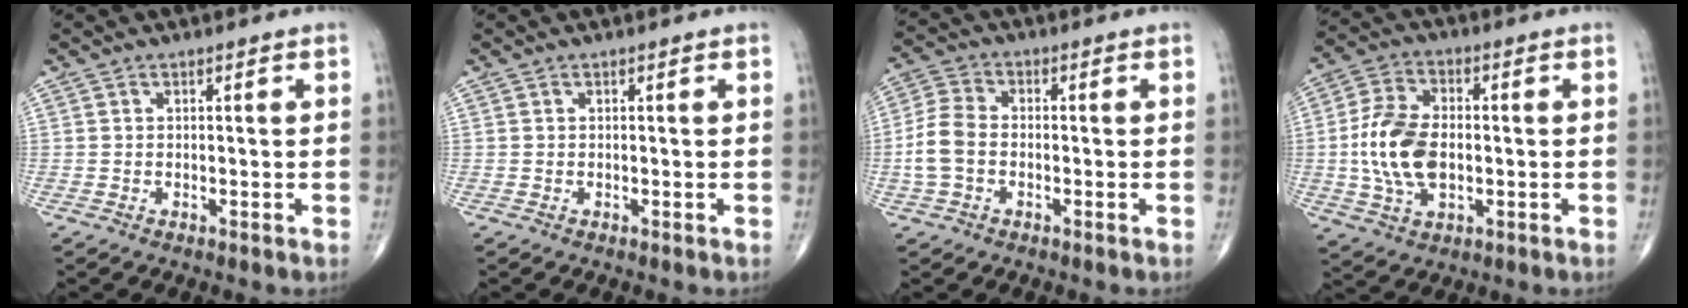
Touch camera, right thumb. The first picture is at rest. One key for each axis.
{"total": 0.0}
{"total": 7.0, "fx": -1.4, "fy": 4.8, "fz": 5.0, "tx": -0.111, "ty": 0.020, "tz": -0.035}
{"total": 13.1, "fx": -1.0, "fy": 8.0, "fz": 10.4, "tx": -0.199, "ty": 0.011, "tz": -0.017}